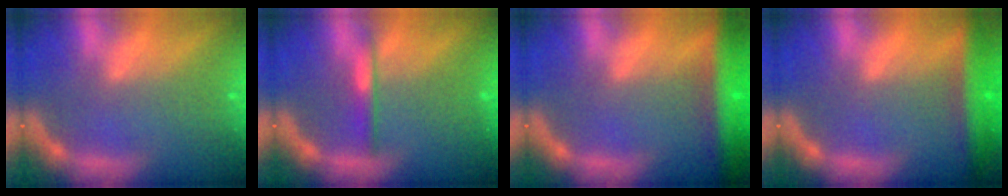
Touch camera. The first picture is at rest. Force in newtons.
{"total": 2.0}
{"total": 8.0}
{"total": 5.5}